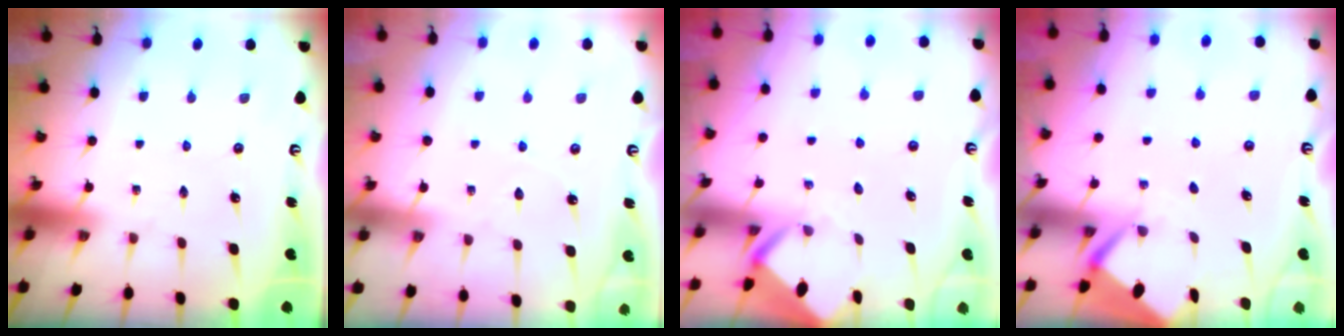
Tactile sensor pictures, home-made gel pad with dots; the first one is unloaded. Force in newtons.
{"total": 2.7, "press": 2.7, "slide": 0.3}
{"total": 3.0, "press": 3.0, "slide": 0.1}
{"total": 2.7, "press": 2.7, "slide": 0.3}